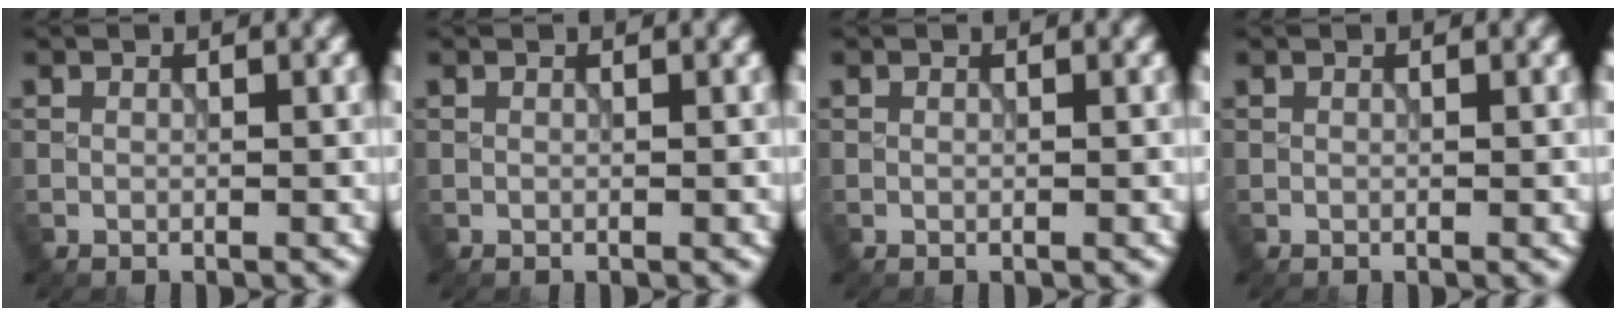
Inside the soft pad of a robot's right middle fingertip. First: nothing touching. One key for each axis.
{"total": 0.0}
{"total": 0.0}
{"total": 0.0}